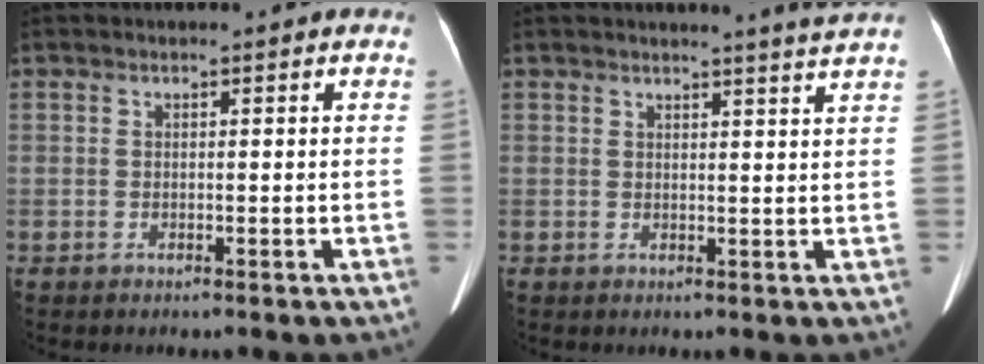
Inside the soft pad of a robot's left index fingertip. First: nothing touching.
{"total": 4.0, "force": [3.6, -1.3, 1.3], "torque": [-0.020, -0.013, 0.032]}